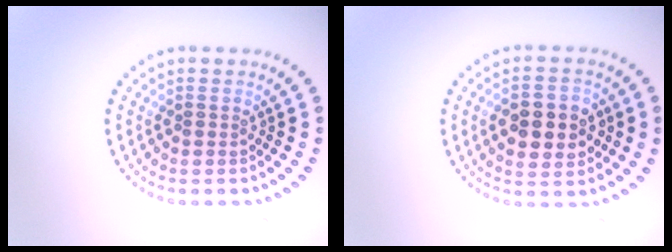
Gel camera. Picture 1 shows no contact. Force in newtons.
{"total": 5.1, "press": 5.1, "slide": 0.3}